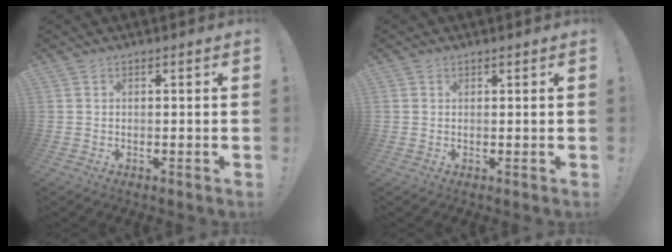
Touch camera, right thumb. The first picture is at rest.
{"total": 1.0, "force": [0.6, 0.8, 0.0], "torque": [-0.001, 0.001, 0.012]}